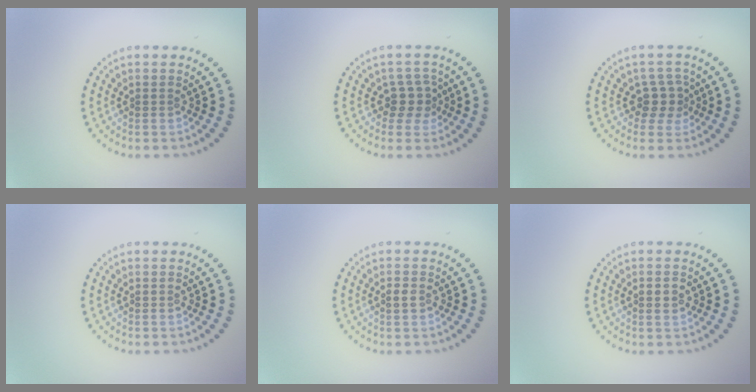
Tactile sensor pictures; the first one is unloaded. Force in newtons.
{"total": 2.2, "press": 1.8, "slide": 1.3}
{"total": 2.4, "press": 2.0, "slide": 1.4}
{"total": 0.0}
{"total": 1.0, "press": 1.0, "slide": 0.0}
{"total": 0.8, "press": 0.8, "slide": 0.2}